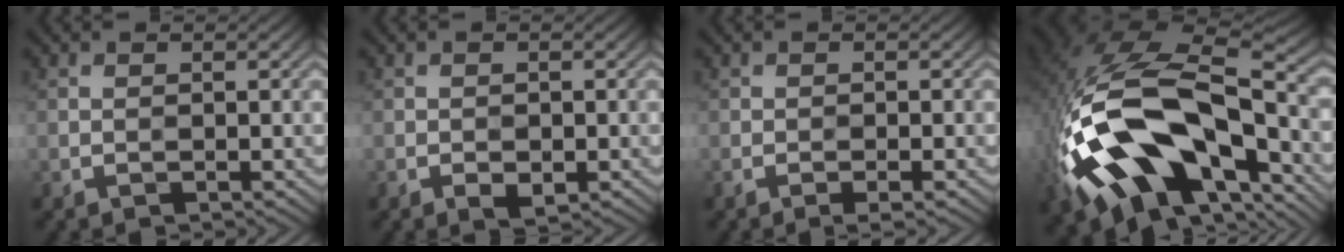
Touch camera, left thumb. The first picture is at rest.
{"total": 1.8, "force": [-0.9, 1.0, 1.1], "torque": [-0.018, -0.004, -0.011]}
{"total": 1.5, "force": [-0.9, 0.2, 1.1], "torque": [-0.019, 0.003, -0.016]}
{"total": 20.5, "force": [-6.1, 11.6, 15.8], "torque": [-0.360, -0.027, -0.078]}